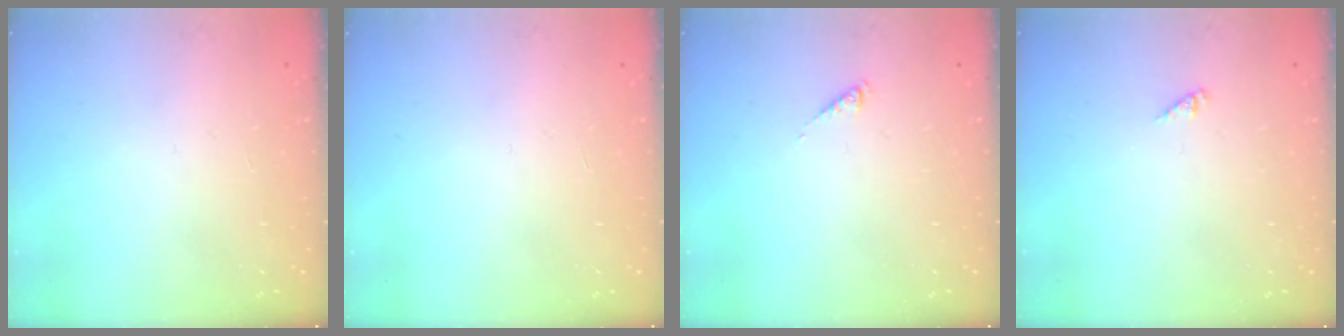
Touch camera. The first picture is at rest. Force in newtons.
{"total": 0.0}
{"total": 0.0}
{"total": 0.0}